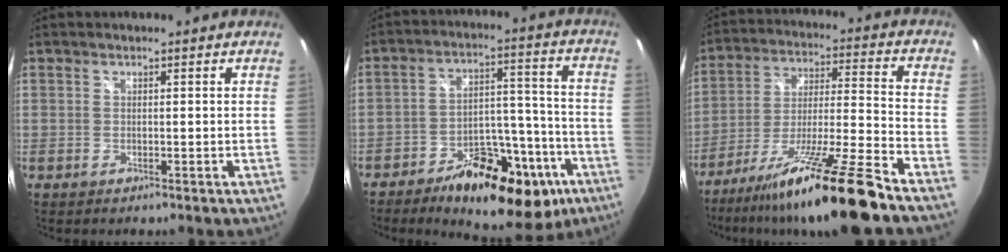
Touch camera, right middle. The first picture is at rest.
{"total": 26.3, "force": [-16.7, 11.3, 16.9], "torque": [-0.244, 0.021, -0.231]}
{"total": 18.4, "force": [-14.3, -1.5, 11.5], "torque": [-0.207, -0.022, -0.242]}